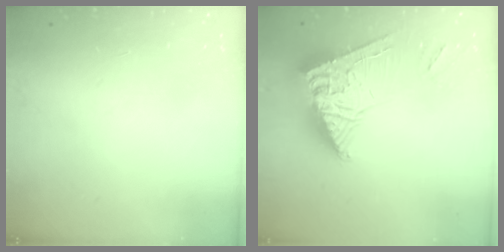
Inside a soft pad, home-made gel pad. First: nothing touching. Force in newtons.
{"total": 12.2, "press": 12.1, "slide": 1.9}